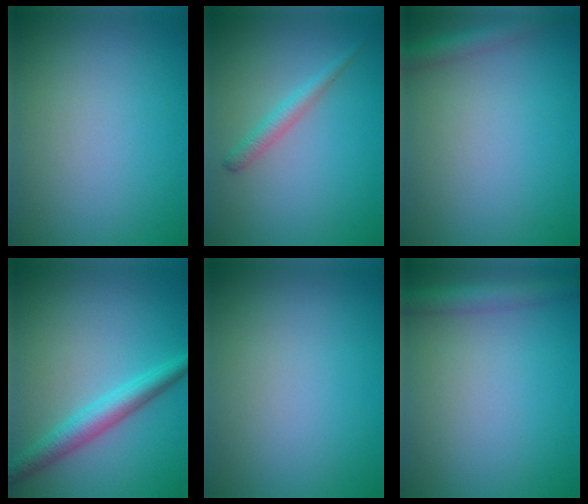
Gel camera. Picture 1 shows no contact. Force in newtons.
{"total": 1.8, "press": 1.8, "slide": 0.1}
{"total": 2.4, "press": 2.4, "slide": 0.1}
{"total": 3.8, "press": 3.8, "slide": 0.1}
{"total": 0.0}
{"total": 2.8, "press": 2.8, "slide": 0.1}